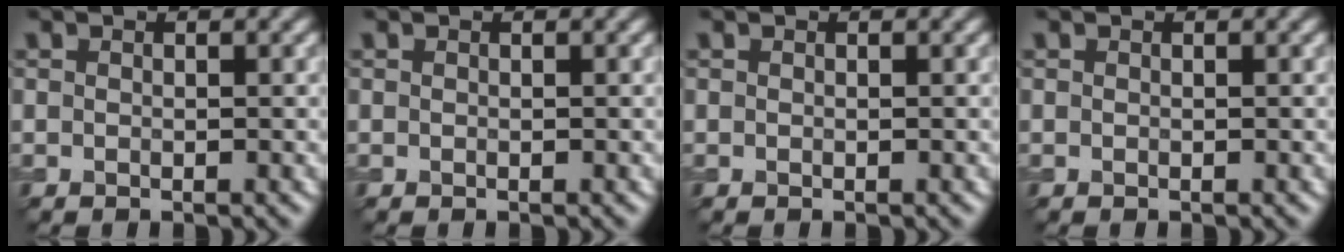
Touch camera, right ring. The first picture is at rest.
{"total": 0.0}
{"total": 0.0}
{"total": 0.0}